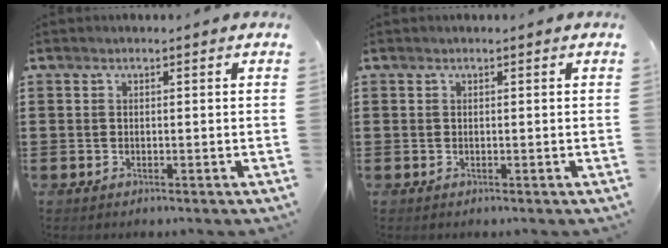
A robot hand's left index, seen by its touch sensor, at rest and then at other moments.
{"total": 0.0}